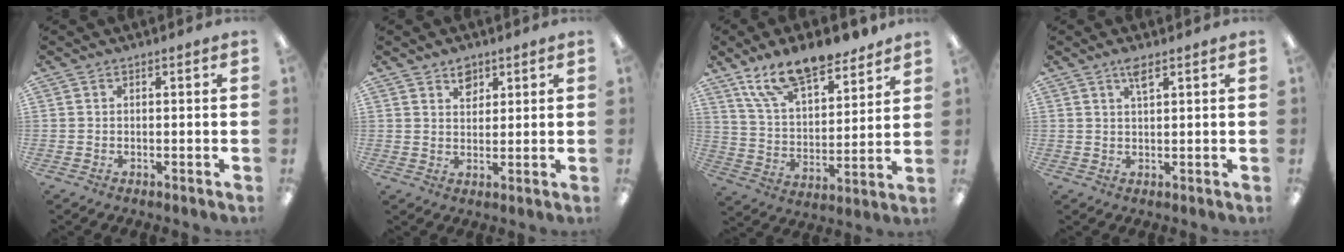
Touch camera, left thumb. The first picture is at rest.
{"total": 4.0, "force": [3.0, 2.5, 1.0], "torque": [-0.002, -0.014, 0.052]}
{"total": 16.5, "force": [13.1, 6.4, 7.8], "torque": [-0.141, -0.075, 0.234]}
{"total": 2.9, "force": [2.0, 0.6, 2.1], "torque": [-0.039, 0.000, 0.033]}